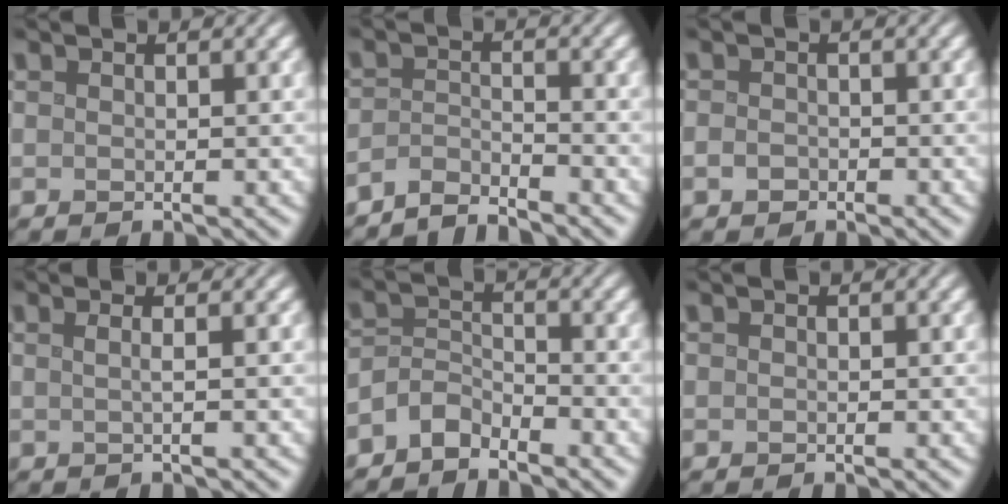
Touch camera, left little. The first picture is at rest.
{"total": 2.8, "force": [-2.7, 0.3, 0.6], "torque": [-0.012, 0.003, -0.062]}
{"total": 1.2, "force": [-0.6, 0.9, 0.5], "torque": [-0.007, -0.001, -0.013]}
{"total": 2.0, "force": [0.4, 0.8, 1.8], "torque": [-0.019, -0.003, -0.016]}
{"total": 2.7, "force": [-2.3, 1.1, 0.9], "torque": [-0.019, 0.009, -0.054]}
{"total": 0.0}